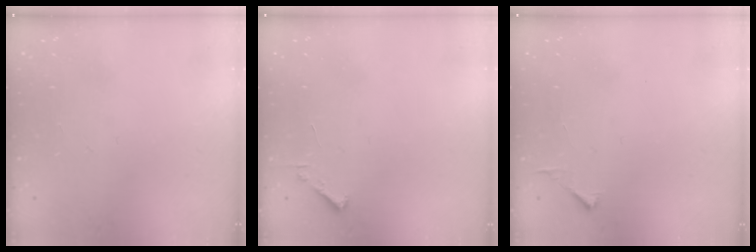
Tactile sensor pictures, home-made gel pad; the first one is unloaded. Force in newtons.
{"total": 1.7, "press": 1.7, "slide": 0.2}
{"total": 2.8, "press": 2.8, "slide": 0.3}